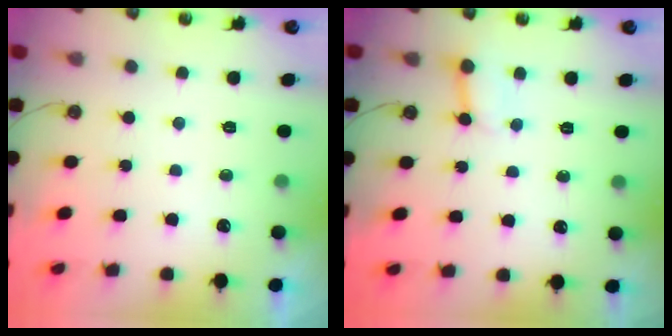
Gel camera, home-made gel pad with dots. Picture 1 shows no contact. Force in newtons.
{"total": 2.6, "press": 2.6, "slide": 0.1}